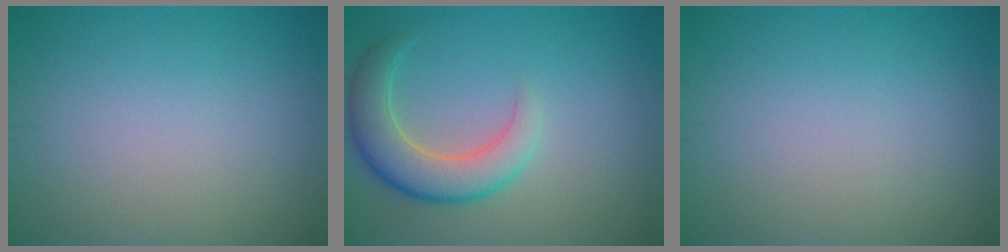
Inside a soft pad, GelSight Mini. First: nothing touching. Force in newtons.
{"total": 5.2, "press": 5.1, "slide": 0.6}
{"total": 0.0}